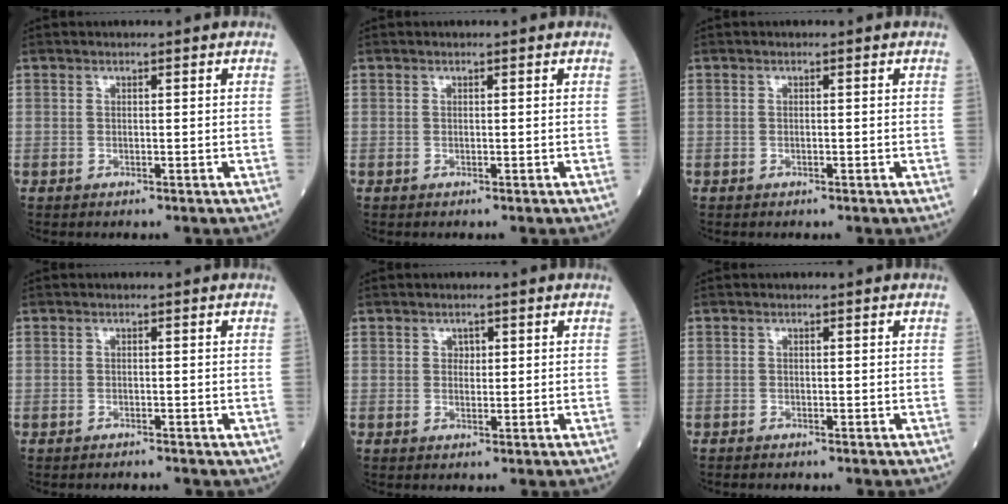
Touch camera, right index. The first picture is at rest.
{"total": 0.0}
{"total": 0.0}
{"total": 1.2, "force": [-1.2, 0.3, 0.2], "torque": [-0.005, -0.001, -0.015]}
{"total": 1.2, "force": [0.4, 0.9, 0.6], "torque": [-0.005, -0.001, 0.005]}
{"total": 0.7, "force": [-0.7, 0.0, 0.1], "torque": [-0.002, -0.001, -0.014]}